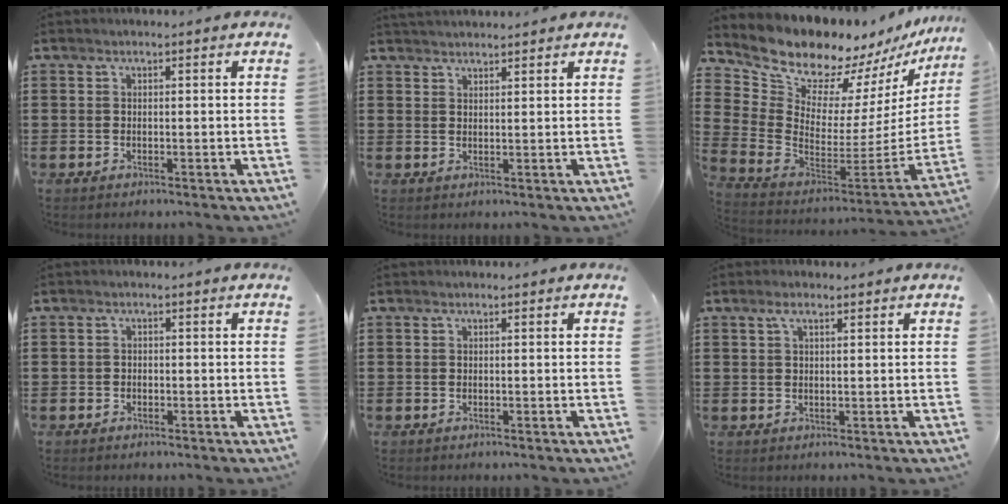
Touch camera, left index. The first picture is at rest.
{"total": 1.8, "force": [1.8, 0.1, 0.2], "torque": [-0.007, 0.002, 0.036]}
{"total": 10.8, "force": [10.2, 3.5, 0.9], "torque": [-0.080, -0.097, 0.182]}
{"total": 0.8, "force": [-0.5, 0.6, 0.1], "torque": [-0.004, 0.002, -0.013]}
{"total": 0.0}
{"total": 2.1, "force": [1.1, 0.7, 1.6], "torque": [-0.034, 0.006, 0.018]}